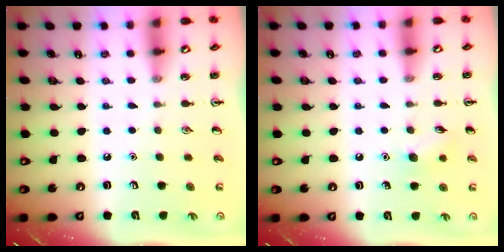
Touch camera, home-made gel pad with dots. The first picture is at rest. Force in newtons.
{"total": 6.5, "press": 6.3, "slide": 1.7}